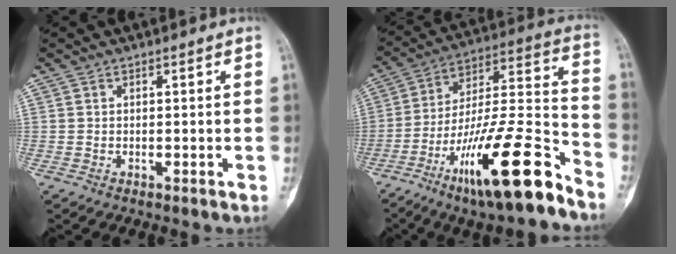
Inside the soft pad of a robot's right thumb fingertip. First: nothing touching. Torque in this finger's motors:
{"motor_torque": [0.45, 0.49, 1.65, -1.12, 0.21]}